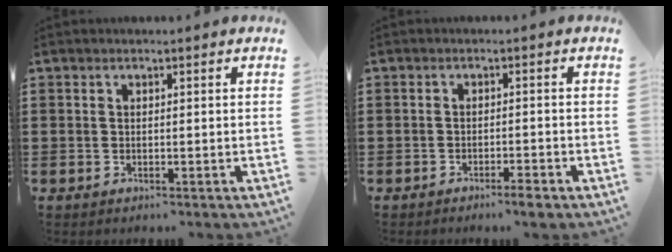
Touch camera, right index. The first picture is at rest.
{"total": 1.9, "force": [-1.7, 0.0, 0.9], "torque": [-0.018, -0.003, -0.031]}